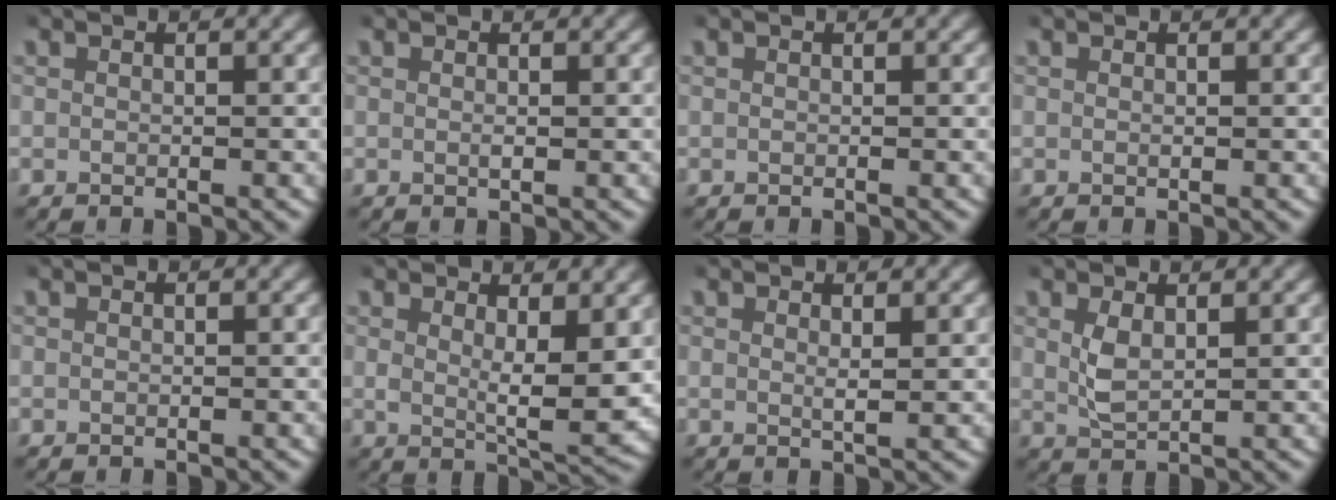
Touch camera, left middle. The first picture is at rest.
{"total": 0.5, "force": [0.2, 0.1, 0.5], "torque": [-0.009, -0.004, 0.004]}
{"total": 0.0}
{"total": 0.0}
{"total": 0.0}
{"total": 4.0, "force": [1.6, 0.8, 3.6], "torque": [-0.060, -0.021, 0.030]}
{"total": 1.3, "force": [0.8, 0.0, 1.0], "torque": [-0.020, -0.009, 0.017]}
{"total": 2.2, "force": [0.8, 1.0, 1.7], "torque": [-0.045, -0.007, 0.022]}